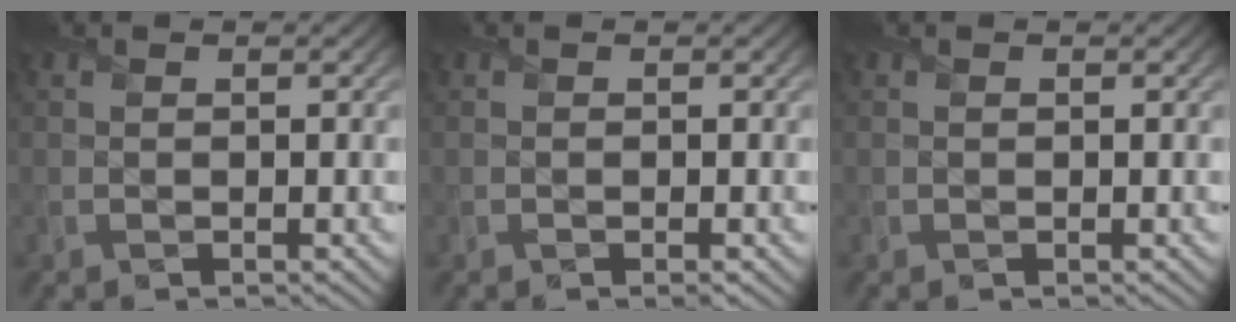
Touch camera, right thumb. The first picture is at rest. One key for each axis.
{"total": 0.6, "fx": -0.3, "fy": 0.1, "fz": 0.5, "tx": -0.008, "ty": -0.003, "tz": -0.004}
{"total": 0.0}